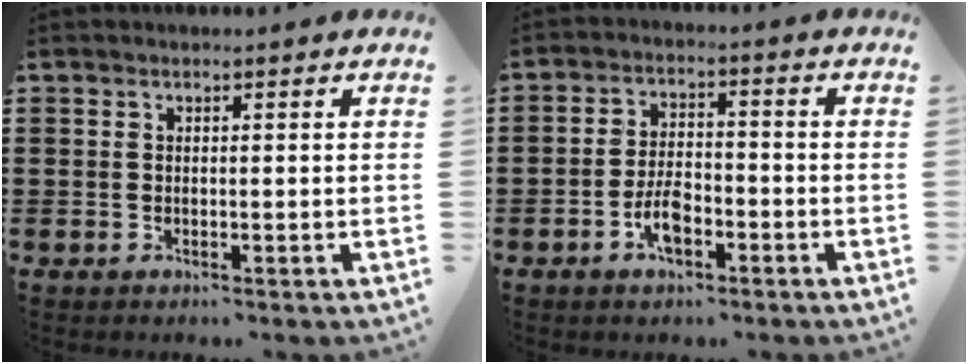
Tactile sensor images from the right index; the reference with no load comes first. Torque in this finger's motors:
{"motor_torque": [1.10, 1.03, 0.68, 0.11]}